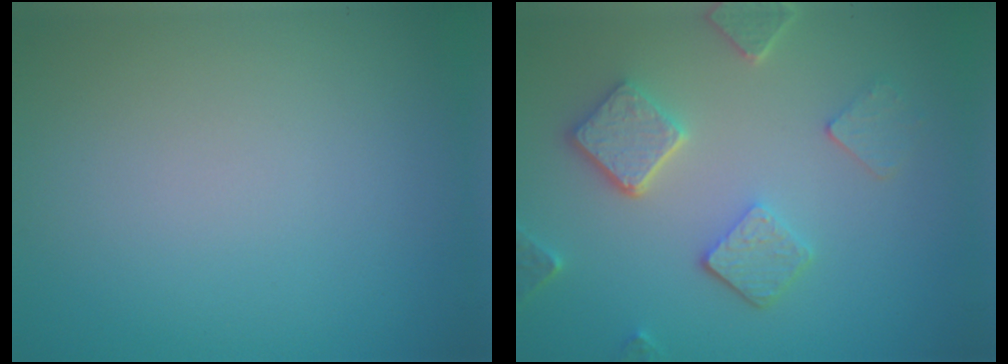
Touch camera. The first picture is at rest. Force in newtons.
{"total": 4.9, "press": 3.8, "slide": 3.1}